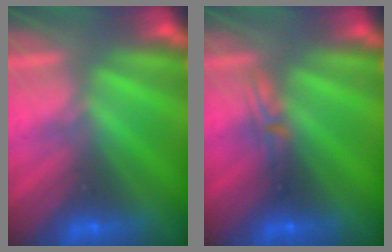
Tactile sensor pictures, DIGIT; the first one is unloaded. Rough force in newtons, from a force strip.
{"total": 2.3}